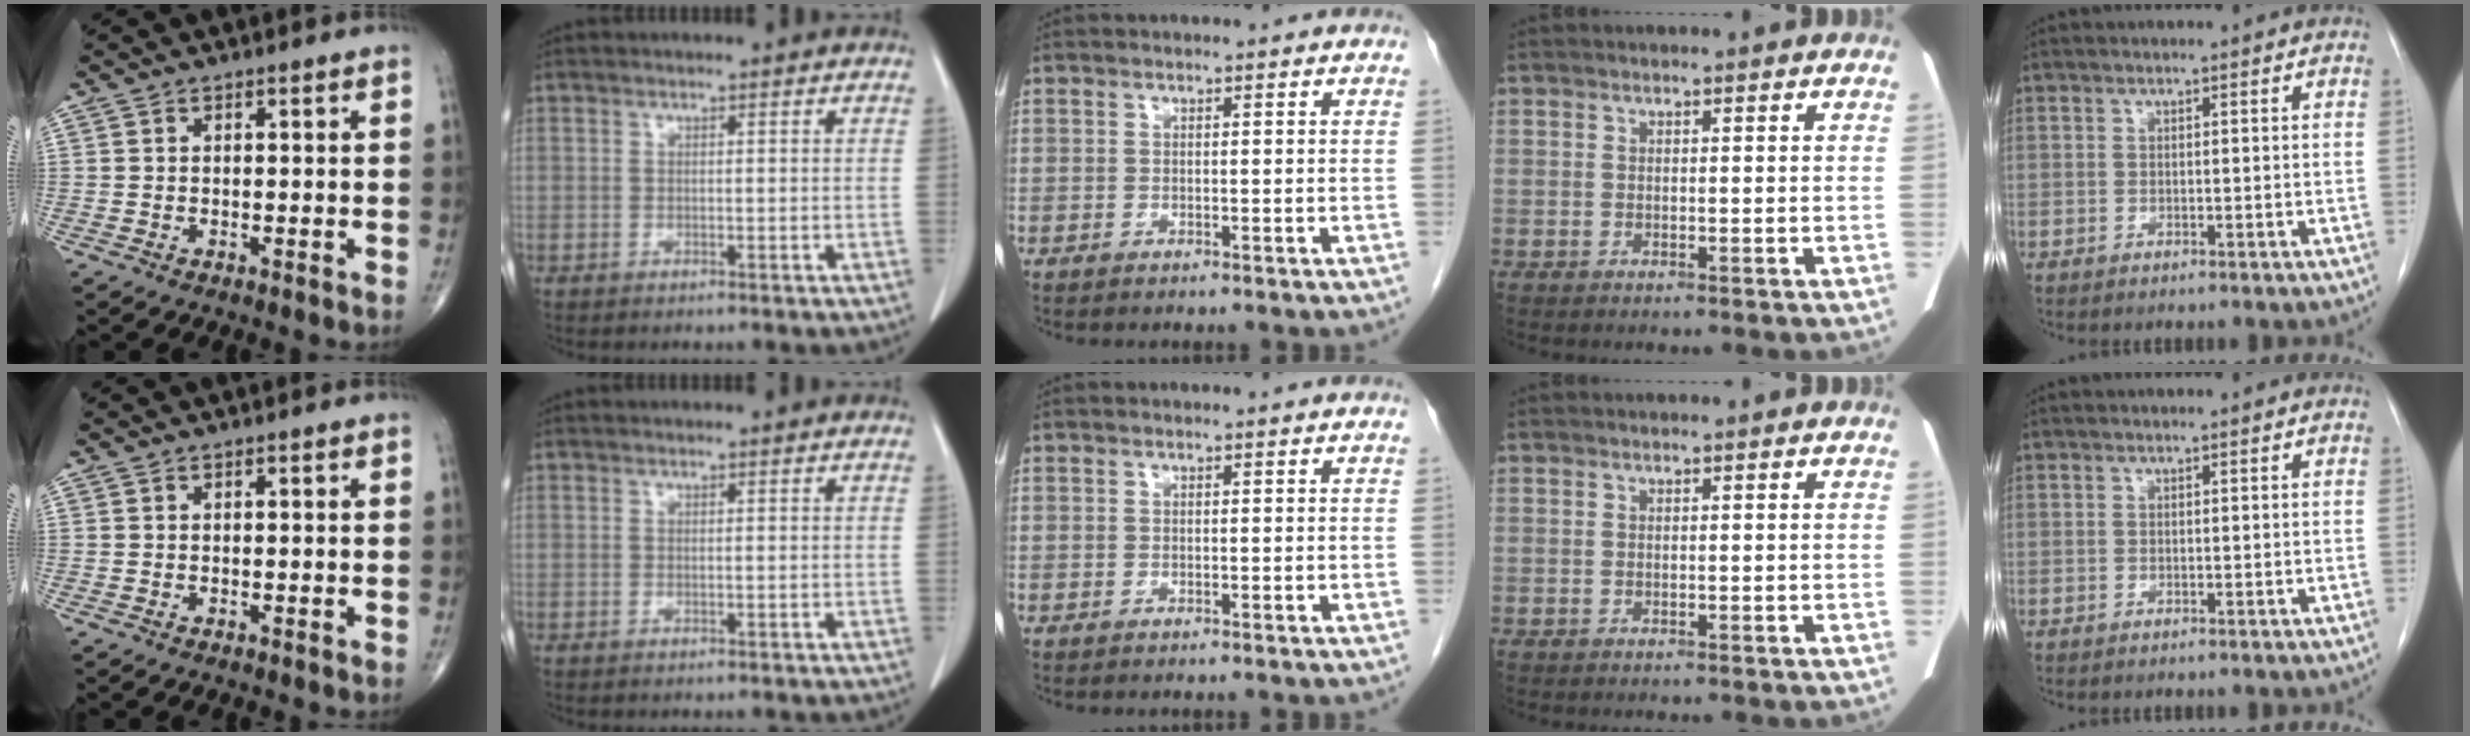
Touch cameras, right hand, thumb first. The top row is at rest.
{}